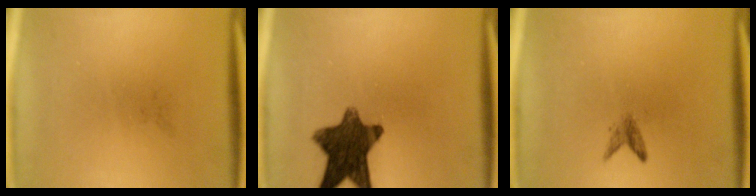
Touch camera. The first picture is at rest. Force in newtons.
{"total": 11.5}
{"total": 1.3}